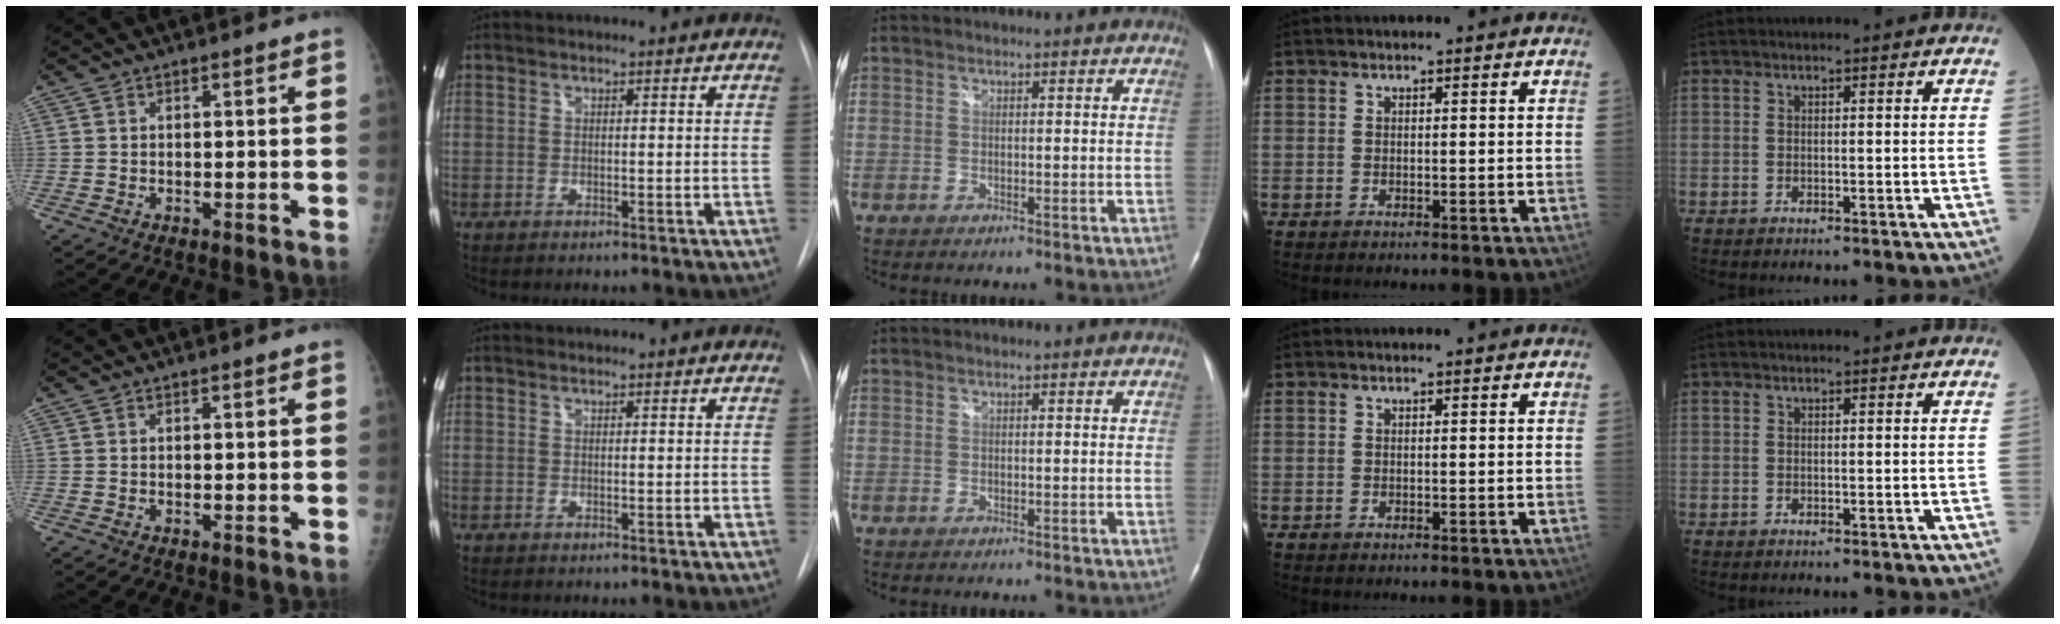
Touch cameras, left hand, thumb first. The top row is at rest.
{}